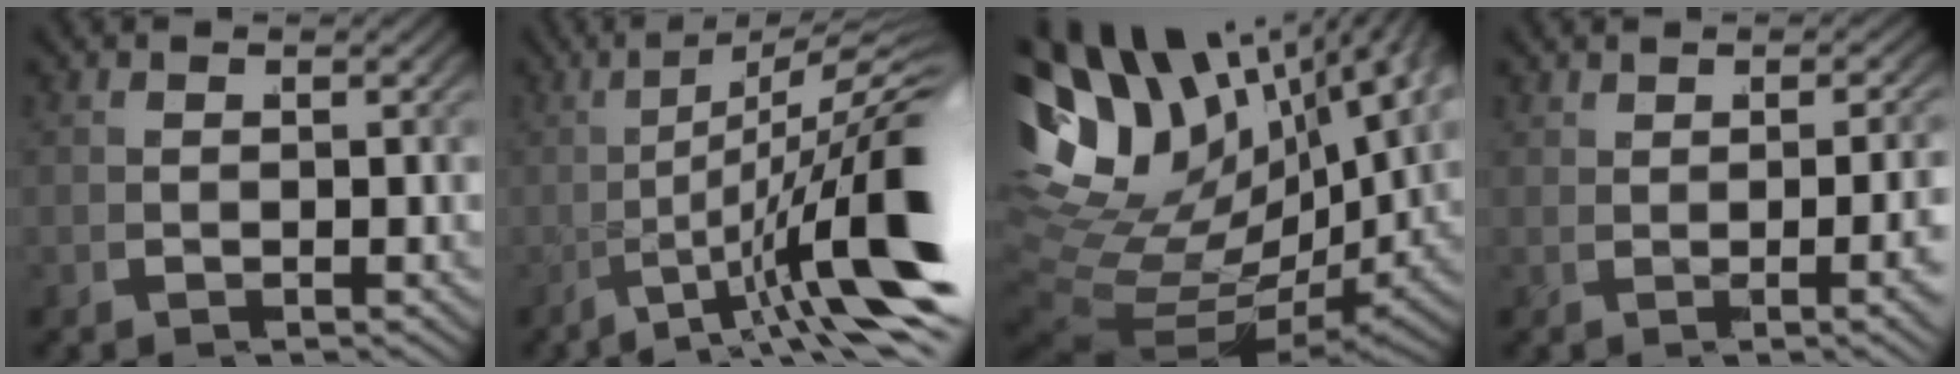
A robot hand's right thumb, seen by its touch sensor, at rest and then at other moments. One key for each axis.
{"total": 9.6, "fx": -0.2, "fy": 2.0, "fz": 9.4, "tx": -0.140, "ty": 0.008, "tz": -0.009}
{"total": 17.9, "fx": 1.6, "fy": 11.9, "fz": 13.3, "tx": -0.269, "ty": -0.022, "tz": 0.039}
{"total": 1.3, "fx": 0.2, "fy": -0.4, "fz": 1.2, "tx": -0.015, "ty": -0.001, "tz": 0.009}